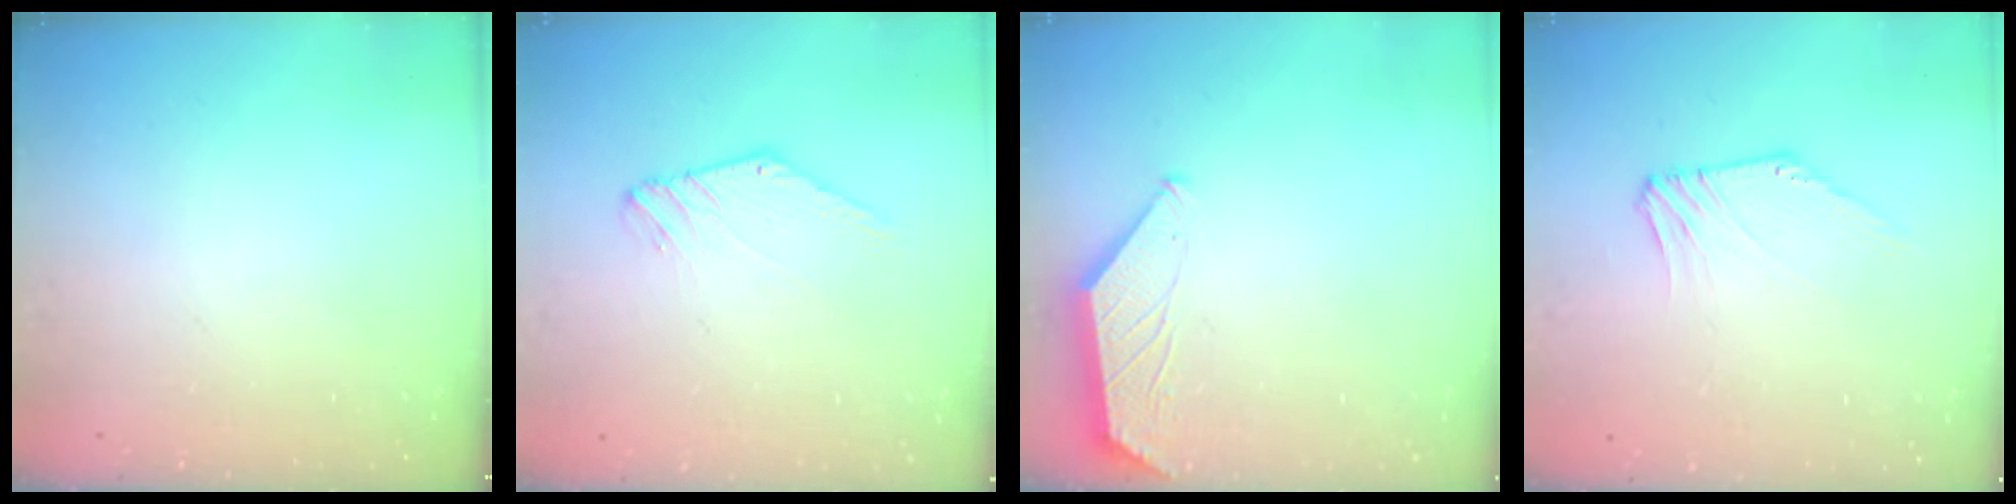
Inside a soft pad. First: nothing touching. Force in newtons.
{"total": 1.4, "press": 1.4, "slide": 0.1}
{"total": 0.0}
{"total": 0.7, "press": 0.5, "slide": 0.4}